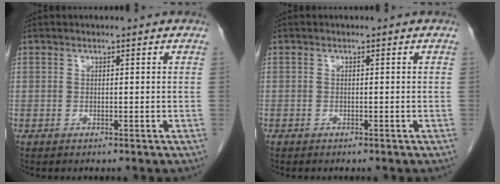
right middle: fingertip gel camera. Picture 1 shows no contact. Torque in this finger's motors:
{"motor_torque": [1.12, -1.01, -0.06, -0.21]}